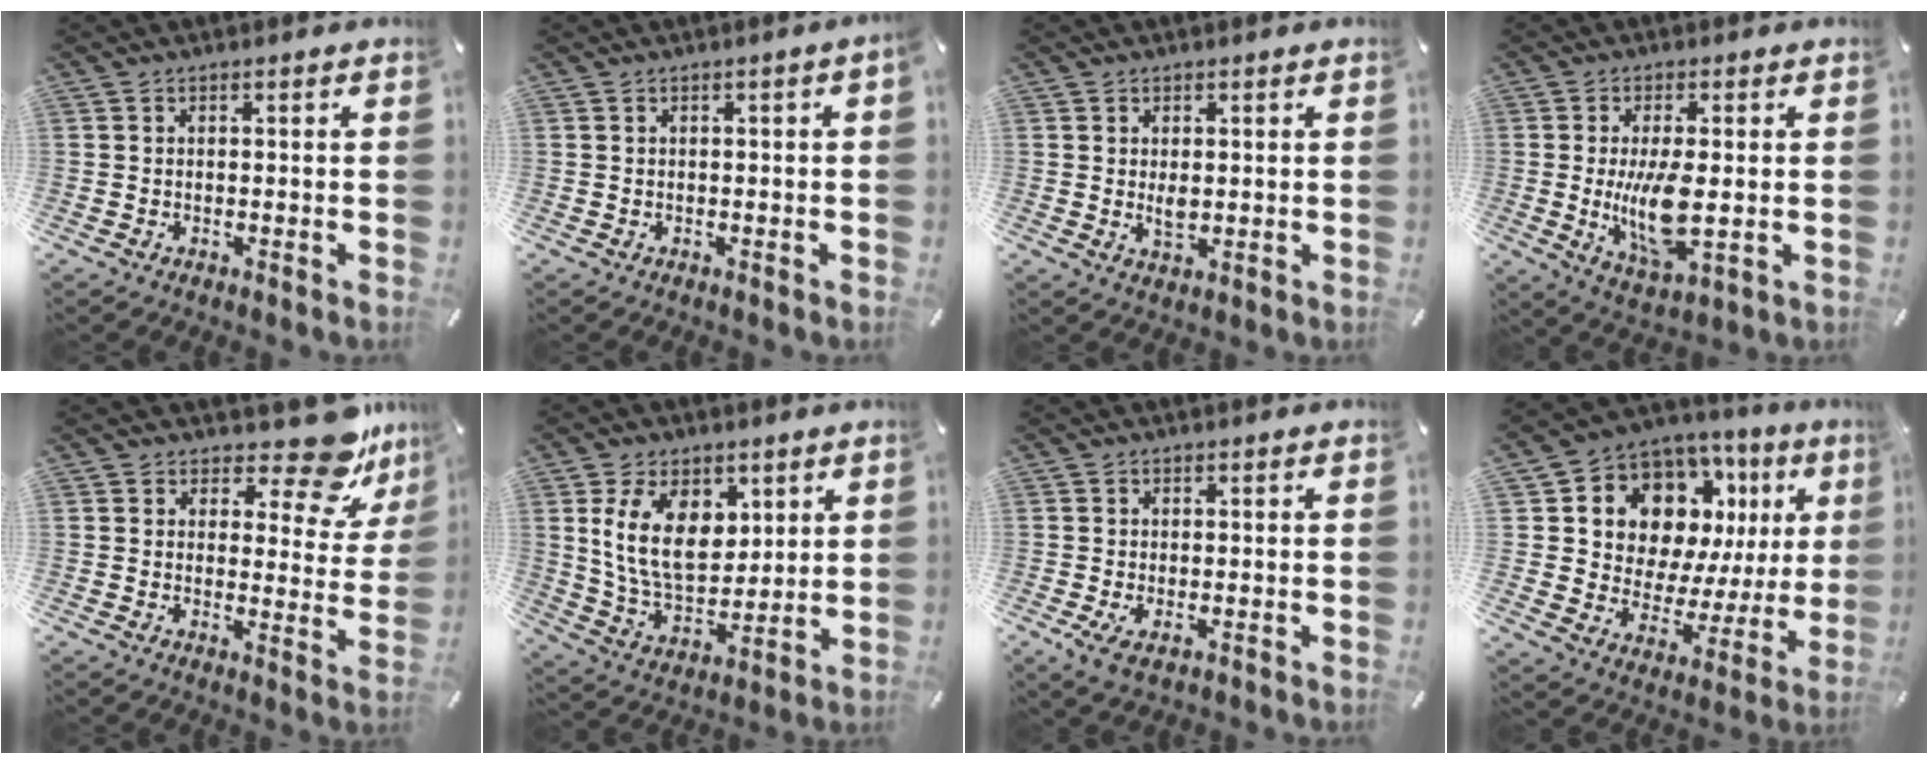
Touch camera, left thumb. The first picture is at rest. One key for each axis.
{"total": 1.1, "fx": -0.1, "fy": 0.0, "fz": 1.1, "tx": -0.016, "ty": -0.003, "tz": -0.003}
{"total": 2.9, "fx": 0.4, "fy": 1.9, "fz": 2.2, "tx": -0.045, "ty": -0.004, "tz": 0.003}
{"total": 11.3, "fx": -0.5, "fy": 4.5, "fz": 10.4, "tx": -0.219, "ty": -0.024, "tz": -0.012}
{"total": 12.7, "fx": 9.4, "fy": 4.7, "fz": 7.1, "tx": -0.084, "ty": -0.075, "tz": 0.159}
{"total": 14.9, "fx": 4.8, "fy": 10.0, "fz": 9.9, "tx": -0.198, "ty": -0.005, "tz": 0.086}
{"total": 2.6, "fx": -0.4, "fy": 1.6, "fz": 2.0, "tx": -0.033, "ty": -0.002, "tz": -0.008}
{"total": 13.3, "fx": 7.5, "fy": 9.5, "fz": 5.5, "tx": -0.092, "ty": -0.067, "tz": 0.137}